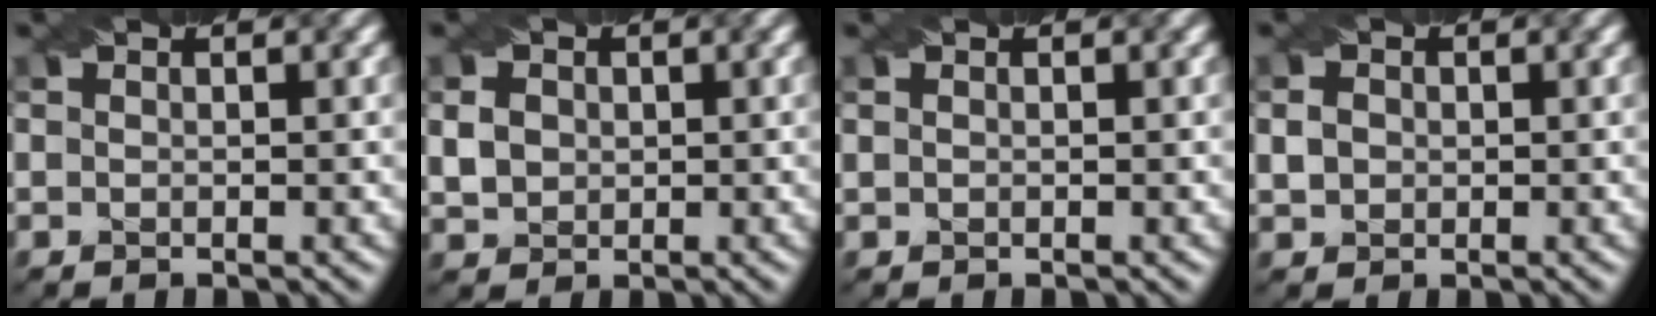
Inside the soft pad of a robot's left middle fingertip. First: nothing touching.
{"total": 2.1, "force": [0.1, 1.8, 1.0], "torque": [-0.027, -0.001, 0.005]}
{"total": 0.0}
{"total": 1.2, "force": [-0.2, 1.1, 0.5], "torque": [-0.010, -0.001, -0.001]}